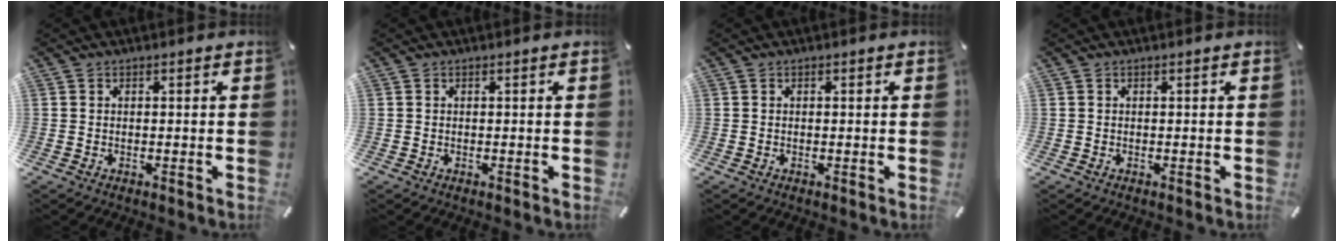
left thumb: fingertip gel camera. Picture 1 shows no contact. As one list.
[{"total": 0.0}, {"total": 0.0}, {"total": 0.0}]